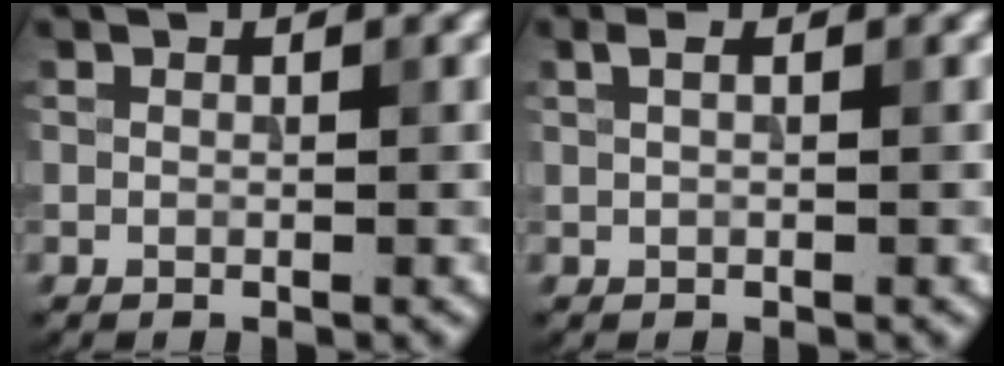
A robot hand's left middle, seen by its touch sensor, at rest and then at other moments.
{"total": 0.9, "force": [0.4, 0.2, 0.7], "torque": [-0.017, 0.004, 0.005]}